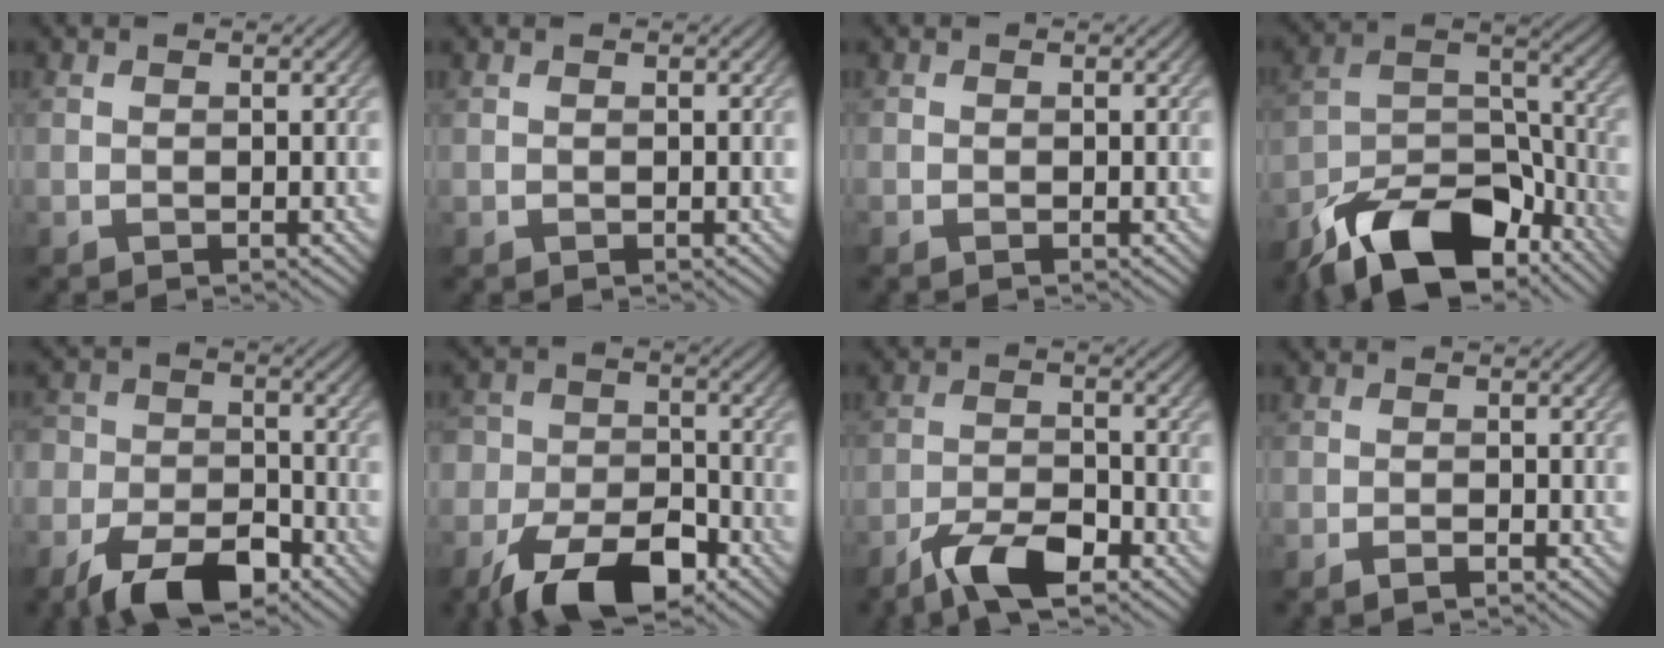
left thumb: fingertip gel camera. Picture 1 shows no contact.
{"total": 0.0}
{"total": 0.0}
{"total": 15.1, "force": [-10.9, 6.4, 8.1], "torque": [-0.155, -0.011, -0.210]}
{"total": 9.3, "force": [-6.1, 4.8, 5.1], "torque": [-0.102, -0.010, -0.119]}
{"total": 11.2, "force": [-7.1, 5.8, 6.4], "torque": [-0.126, -0.013, -0.131]}
{"total": 7.0, "force": [-5.0, 2.0, 4.4], "torque": [-0.086, 0.001, -0.096]}
{"total": 1.4, "force": [-1.0, 0.2, 0.9], "torque": [-0.016, 0.001, -0.019]}